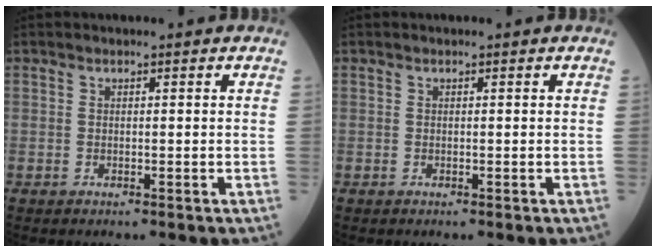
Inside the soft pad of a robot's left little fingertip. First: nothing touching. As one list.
[{"total": 0.0}]